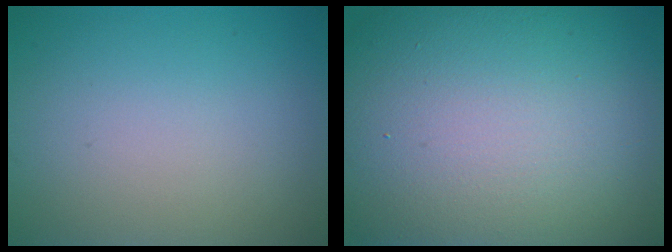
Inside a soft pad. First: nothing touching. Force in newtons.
{"total": 20.5, "press": 20.5, "slide": 0.9}